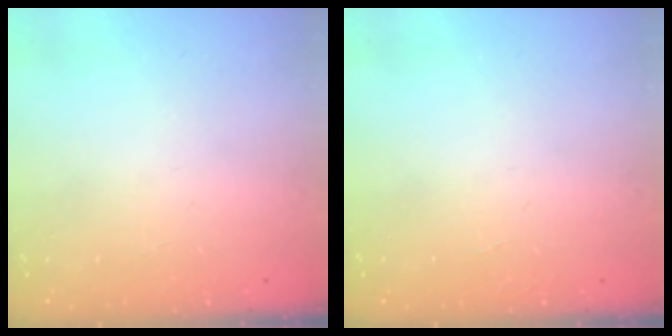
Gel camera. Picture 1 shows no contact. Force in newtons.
{"total": 0.0}